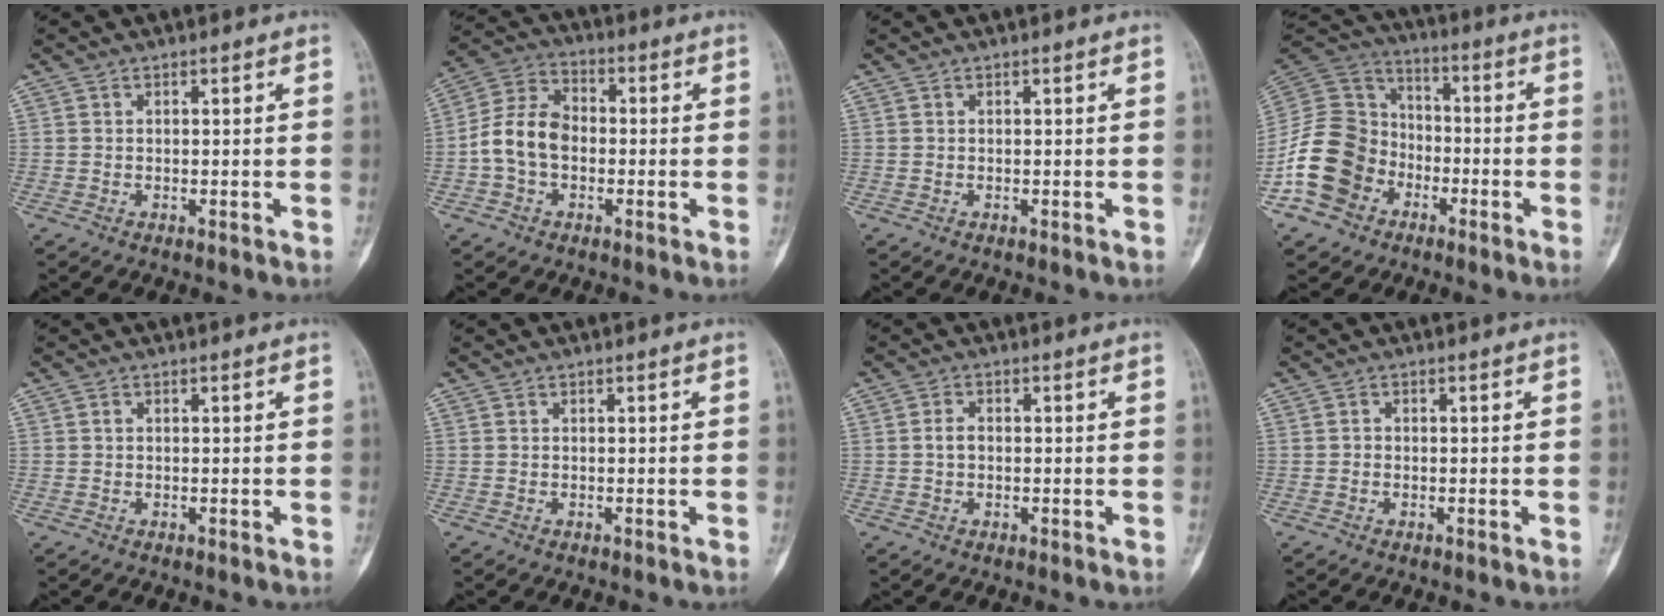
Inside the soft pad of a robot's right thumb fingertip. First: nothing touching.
{"total": 9.9, "force": [-1.5, 7.1, 6.7], "torque": [-0.121, 0.034, -0.040]}
{"total": 0.0}
{"total": 16.4, "force": [-6.7, 13.4, 6.7], "torque": [-0.106, 0.069, -0.125]}
{"total": 0.5, "force": [0.1, 0.5, 0.2], "torque": [-0.002, 0.002, 0.000]}
{"total": 0.0}
{"total": 2.2, "force": [-0.1, 1.5, 1.6], "torque": [-0.027, 0.006, -0.005]}
{"total": 0.6, "force": [-0.2, 0.5, 0.2], "torque": [0.001, 0.002, -0.007]}